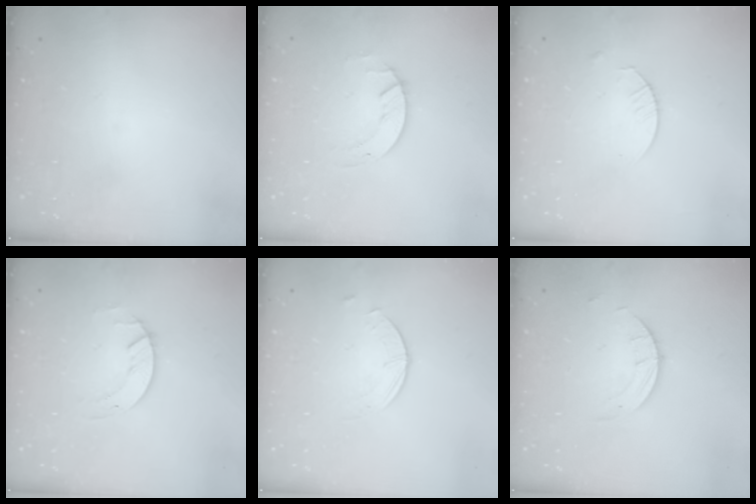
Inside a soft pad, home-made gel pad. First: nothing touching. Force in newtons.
{"total": 2.6, "press": 2.6, "slide": 0.3}
{"total": 2.4, "press": 2.4, "slide": 0.3}
{"total": 2.6, "press": 2.6, "slide": 0.3}
{"total": 0.9, "press": 0.9, "slide": 0.2}
{"total": 1.5, "press": 1.5, "slide": 0.1}